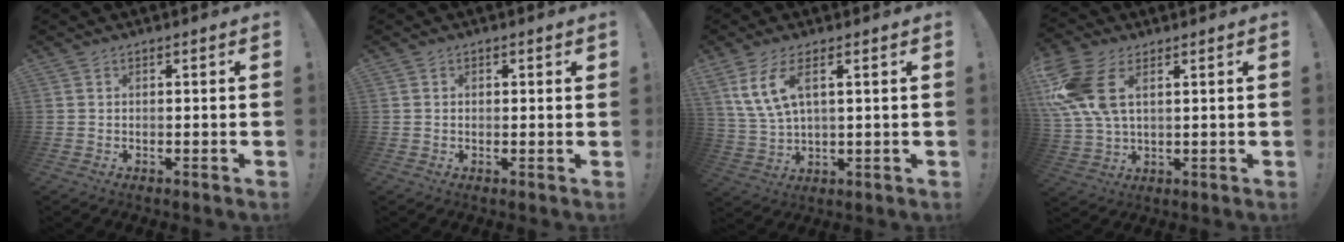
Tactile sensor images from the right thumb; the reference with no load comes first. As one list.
[{"total": 1.0, "force": [0.5, 0.8, 0.3], "torque": [0.008, -0.003, 0.005]}, {"total": 8.7, "force": [4.3, 3.5, 6.8], "torque": [-0.141, -0.008, 0.084]}, {"total": 13.8, "force": [4.7, 8.0, 10.2], "torque": [-0.208, -0.011, 0.091]}]